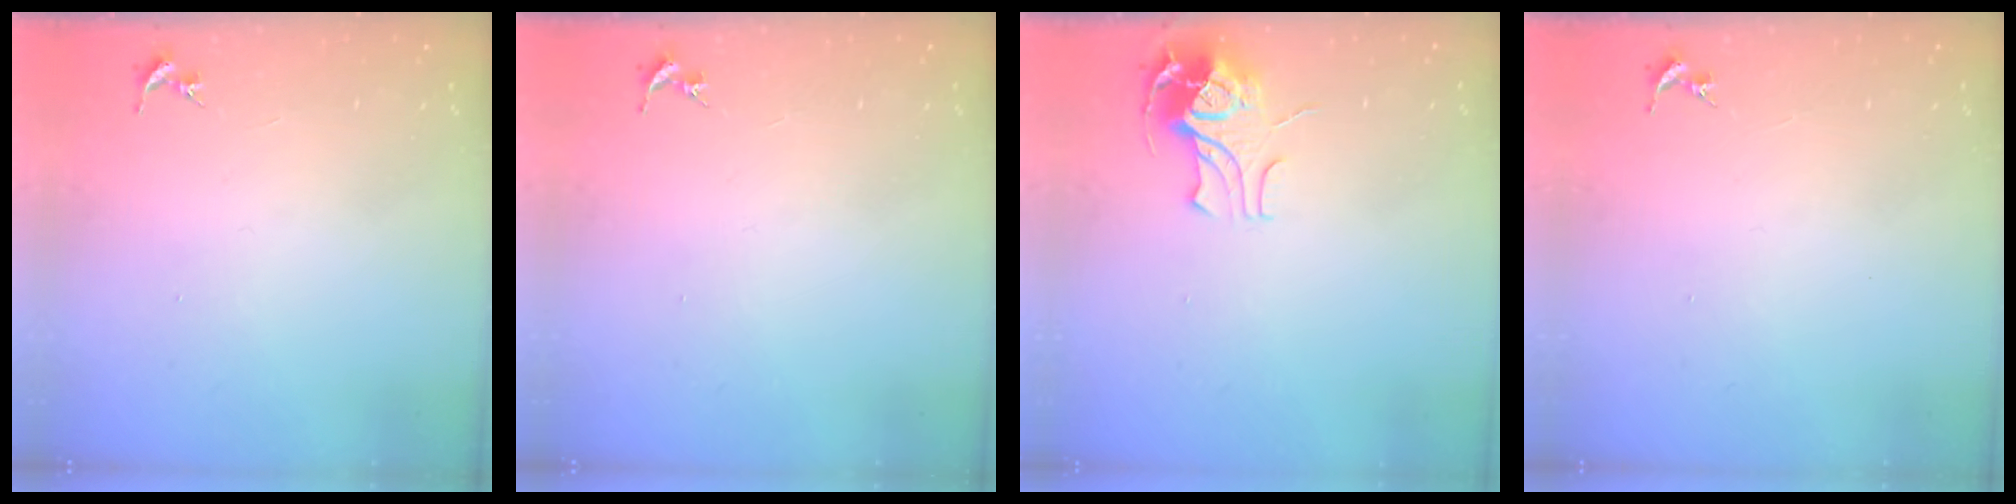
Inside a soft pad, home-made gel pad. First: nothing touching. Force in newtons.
{"total": 0.0}
{"total": 9.9, "press": 9.9, "slide": 1.2}
{"total": 0.0}